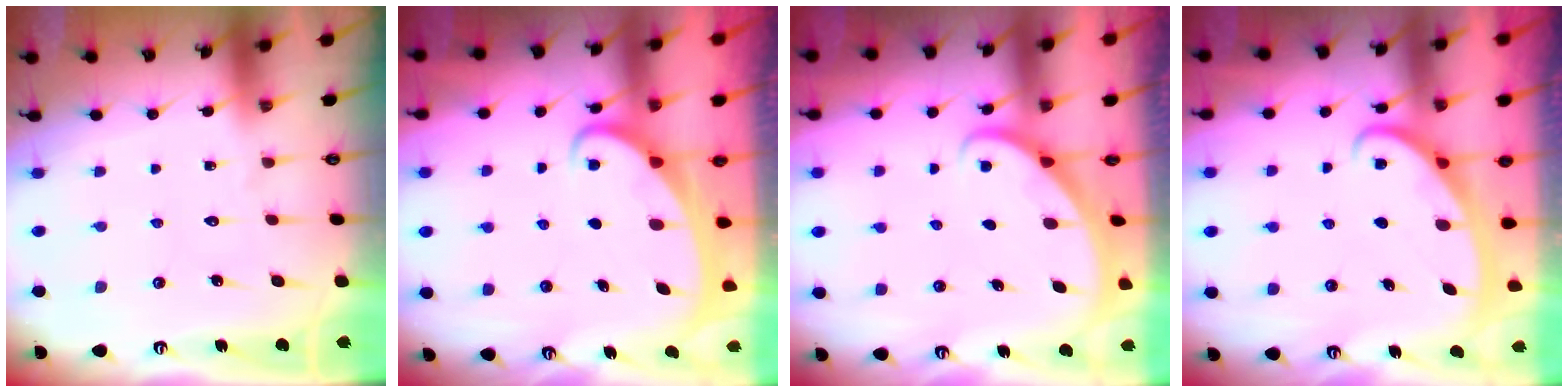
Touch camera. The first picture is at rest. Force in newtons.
{"total": 2.1, "press": 2.1, "slide": 0.4}
{"total": 1.9, "press": 1.9, "slide": 0.1}
{"total": 2.8, "press": 2.8, "slide": 0.4}